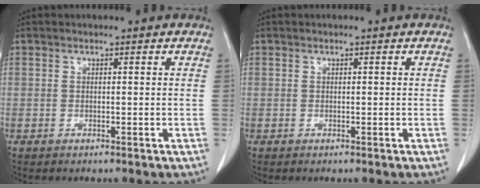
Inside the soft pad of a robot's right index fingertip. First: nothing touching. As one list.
[{"total": 0.0}]